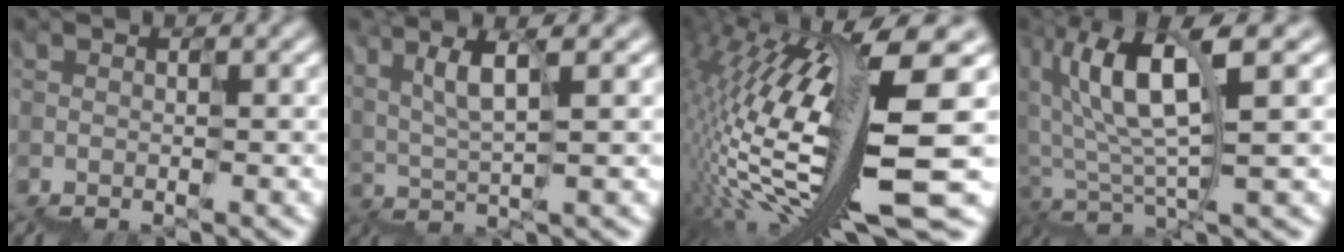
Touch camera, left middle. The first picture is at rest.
{"total": 3.0, "force": [2.0, 0.2, 2.2], "torque": [-0.034, 0.008, 0.045]}
{"total": 14.0, "force": [-0.2, 2.0, 13.9], "torque": [-0.257, 0.008, 0.017]}
{"total": 6.5, "force": [1.6, 1.6, 6.1], "torque": [-0.107, 0.021, 0.027]}